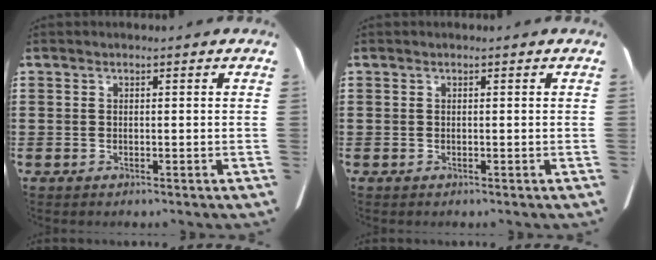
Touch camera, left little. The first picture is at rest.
{"total": 0.0}